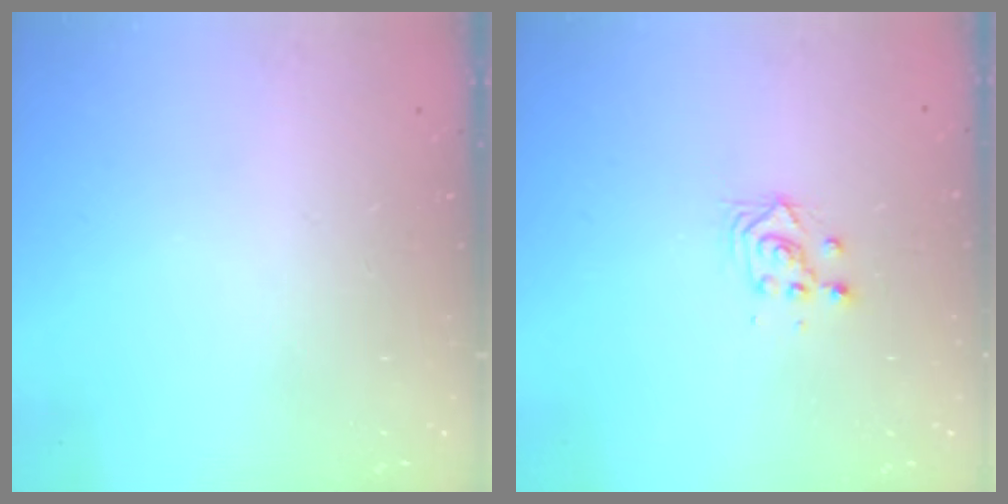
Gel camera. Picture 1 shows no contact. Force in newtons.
{"total": 2.8, "press": 2.8, "slide": 0.1}